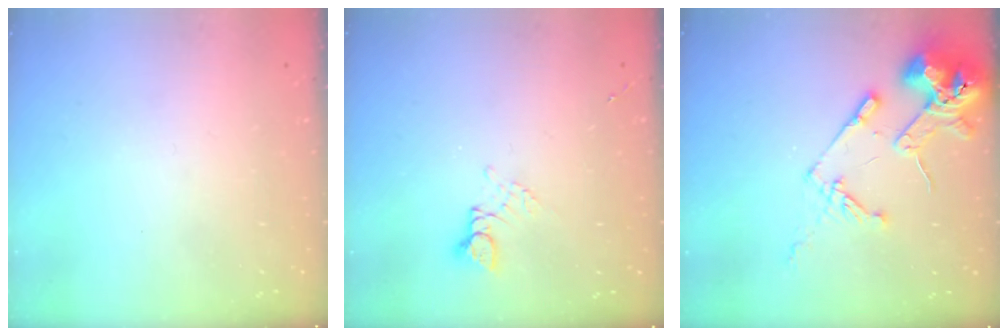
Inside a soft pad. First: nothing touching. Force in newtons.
{"total": 3.8, "press": 3.7, "slide": 0.4}
{"total": 14.3, "press": 14.2, "slide": 2.0}